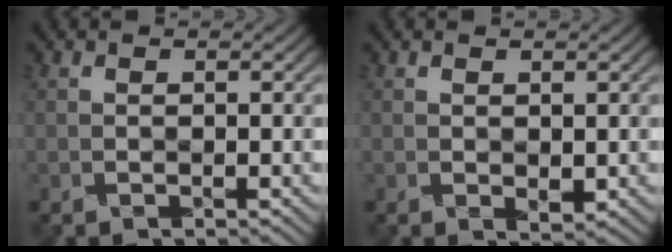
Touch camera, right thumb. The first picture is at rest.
{"total": 1.0, "force": [0.1, 0.5, 0.9], "torque": [-0.017, -0.007, 0.004]}